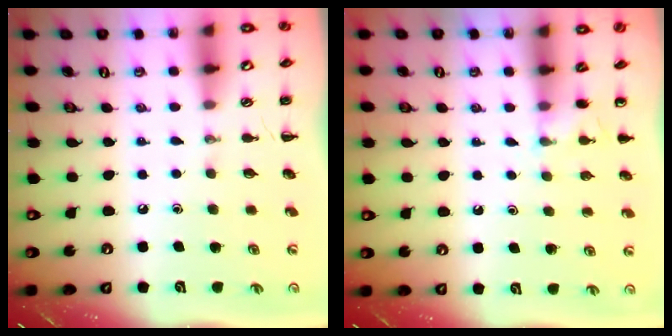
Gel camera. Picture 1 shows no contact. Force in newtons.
{"total": 5.2, "press": 5.0, "slide": 1.5}